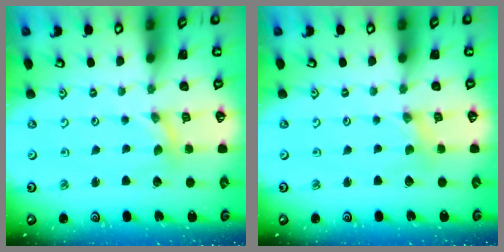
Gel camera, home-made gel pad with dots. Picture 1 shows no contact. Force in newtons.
{"total": 0.0}